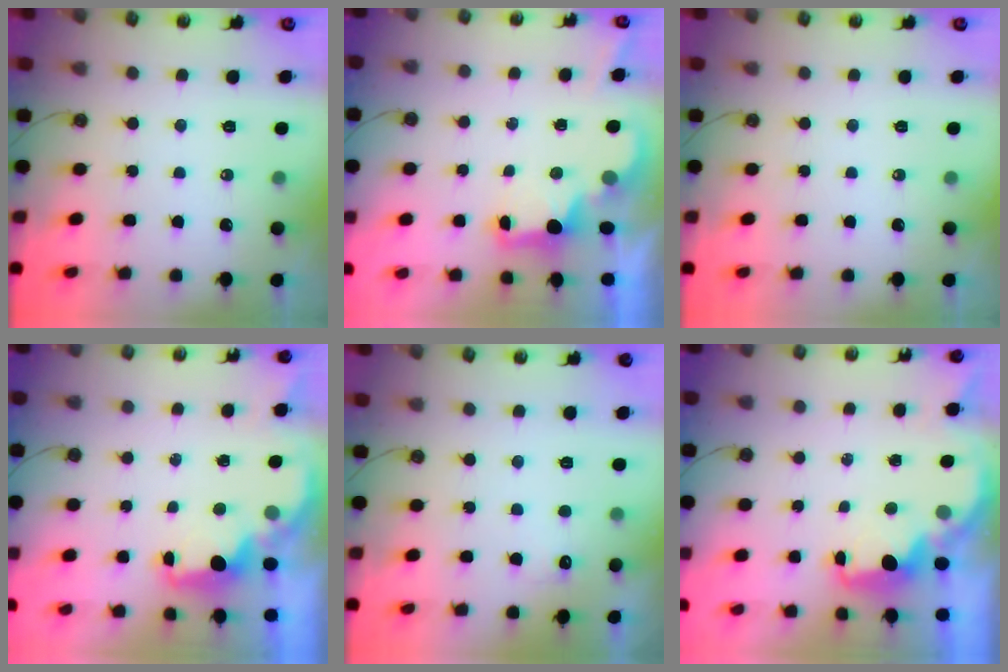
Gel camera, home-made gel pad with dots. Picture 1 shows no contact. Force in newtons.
{"total": 2.4, "press": 2.3, "slide": 0.8}
{"total": 0.0}
{"total": 2.4, "press": 2.2, "slide": 0.8}
{"total": 6.0, "press": 5.8, "slide": 1.3}
{"total": 3.4, "press": 3.3, "slide": 0.6}